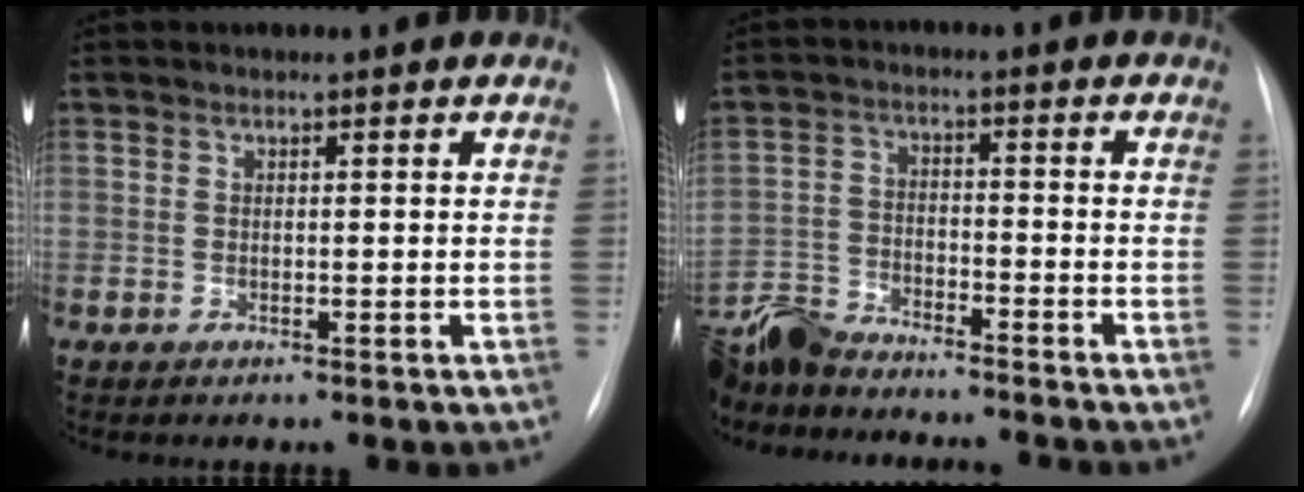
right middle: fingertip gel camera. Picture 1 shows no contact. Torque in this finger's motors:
{"motor_torque": [0.42, -0.43, 0.23, 0.10]}